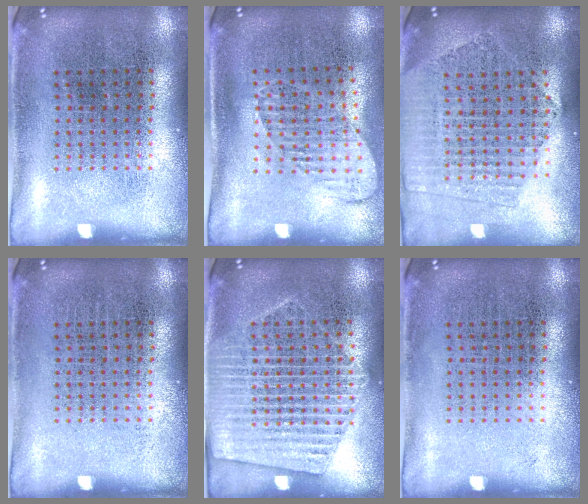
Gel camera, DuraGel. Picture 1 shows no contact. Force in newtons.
{"total": 1.4, "press": 1.1, "slide": 0.8}
{"total": 2.1, "press": 1.9, "slide": 0.9}
{"total": 0.0}
{"total": 2.0, "press": 1.8, "slide": 0.9}
{"total": 0.0}